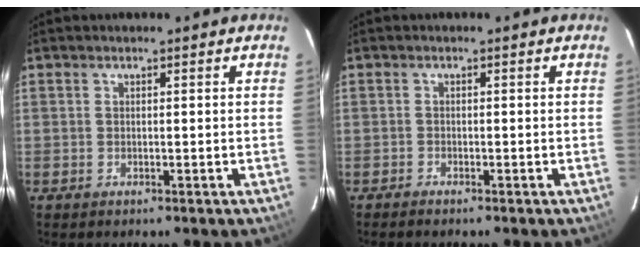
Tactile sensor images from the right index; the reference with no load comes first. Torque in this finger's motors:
{"motor_torque": [0.59, -0.57, 0.06, 0.00]}